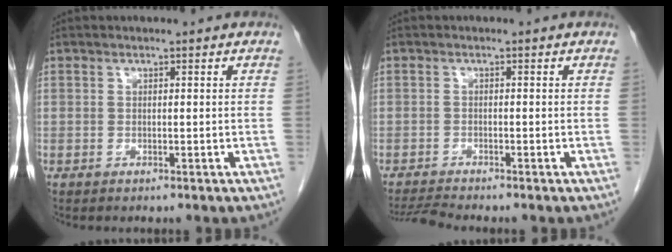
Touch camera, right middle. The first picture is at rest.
{"total": 3.0, "force": [-2.9, -0.9, 0.6], "torque": [-0.018, -0.019, -0.053]}